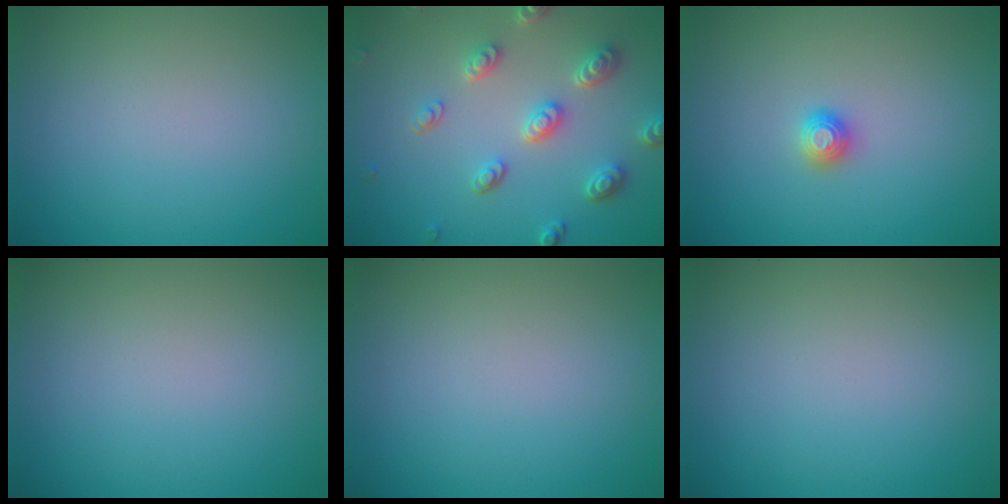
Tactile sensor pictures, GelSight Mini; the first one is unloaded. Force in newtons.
{"total": 4.5, "press": 3.6, "slide": 2.7}
{"total": 0.9, "press": 0.9, "slide": 0.0}
{"total": 0.0}
{"total": 0.0}
{"total": 0.0}